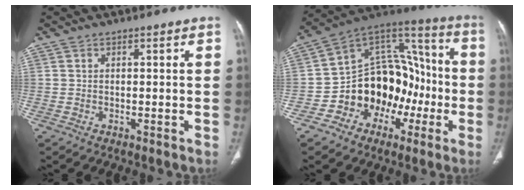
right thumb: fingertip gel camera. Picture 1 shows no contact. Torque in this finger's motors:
{"motor_torque": [1.90, 2.07, 1.04, -0.78, 0.26]}